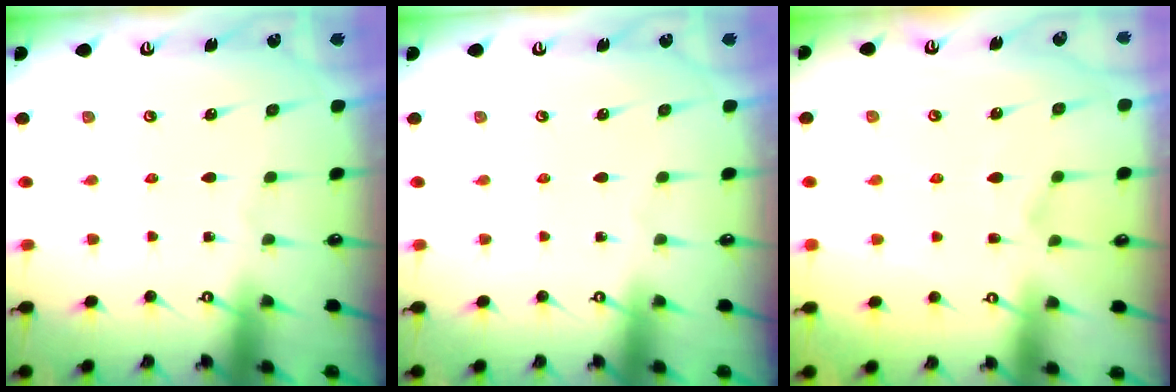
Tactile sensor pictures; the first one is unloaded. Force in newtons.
{"total": 0.0}
{"total": 2.9, "press": 2.6, "slide": 1.2}